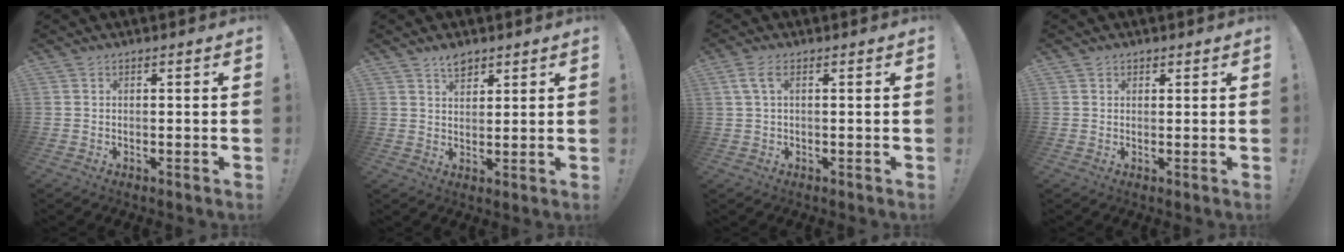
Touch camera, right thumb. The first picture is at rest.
{"total": 4.9, "force": [3.6, 2.5, 2.0], "torque": [-0.022, -0.019, 0.064]}
{"total": 3.4, "force": [1.3, 1.2, 2.9], "torque": [-0.058, 0.003, 0.025]}
{"total": 1.2, "force": [0.8, 0.8, 0.1], "torque": [0.002, -0.002, 0.015]}